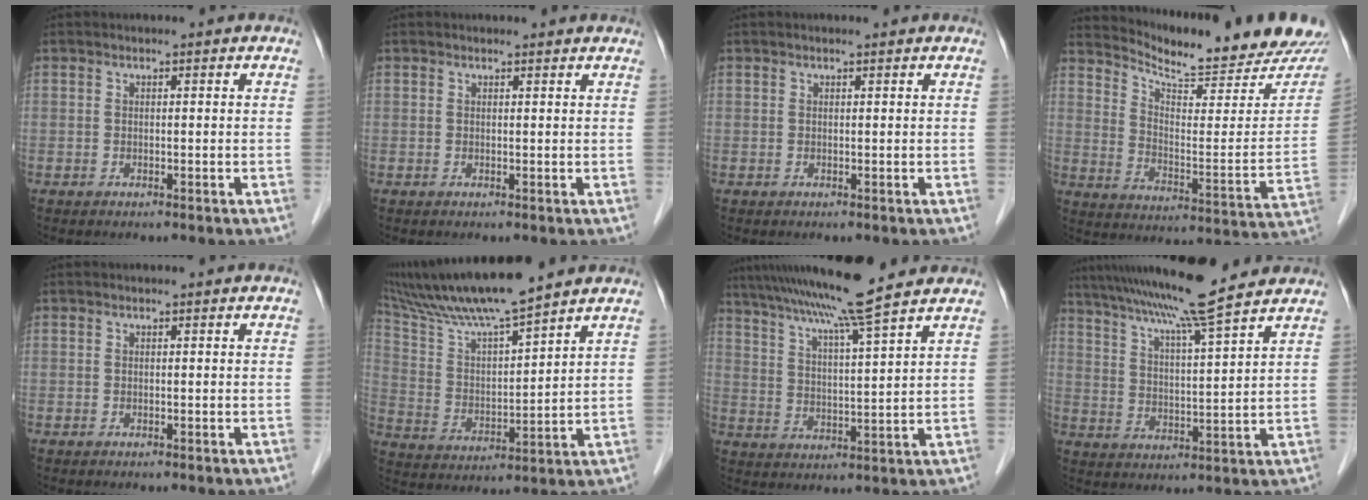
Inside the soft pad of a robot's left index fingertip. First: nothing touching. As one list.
[{"total": 2.4, "force": [2.3, 0.3, 0.4], "torque": [-0.011, 0.005, 0.021]}, {"total": 0.8, "force": [0.7, 0.1, 0.5], "torque": [-0.010, 0.005, 0.011]}, {"total": 20.7, "force": [19.8, 1.3, 5.9], "torque": [-0.099, -0.092, 0.261]}, {"total": 0.0}, {"total": 14.0, "force": [12.2, -0.6, 6.9], "torque": [-0.136, 0.008, 0.225]}, {"total": 13.9, "force": [11.6, -1.6, 7.5], "torque": [-0.133, 0.011, 0.179]}, {"total": 14.9, "force": [12.6, -1.0, 7.8], "torque": [-0.140, 0.016, 0.195]}]